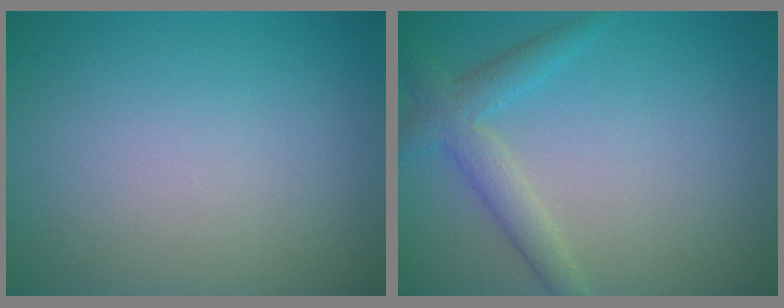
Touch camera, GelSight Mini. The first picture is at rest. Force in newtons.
{"total": 3.0, "press": 3.0, "slide": 0.3}